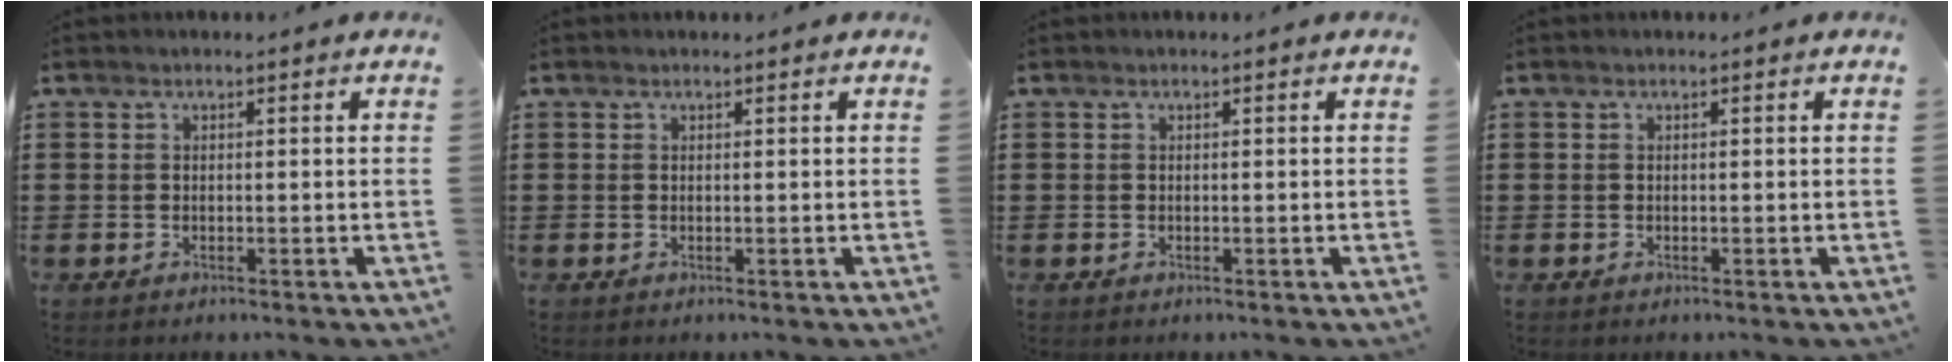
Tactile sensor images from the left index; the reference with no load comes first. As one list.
[{"total": 0.0}, {"total": 0.0}, {"total": 0.0}]